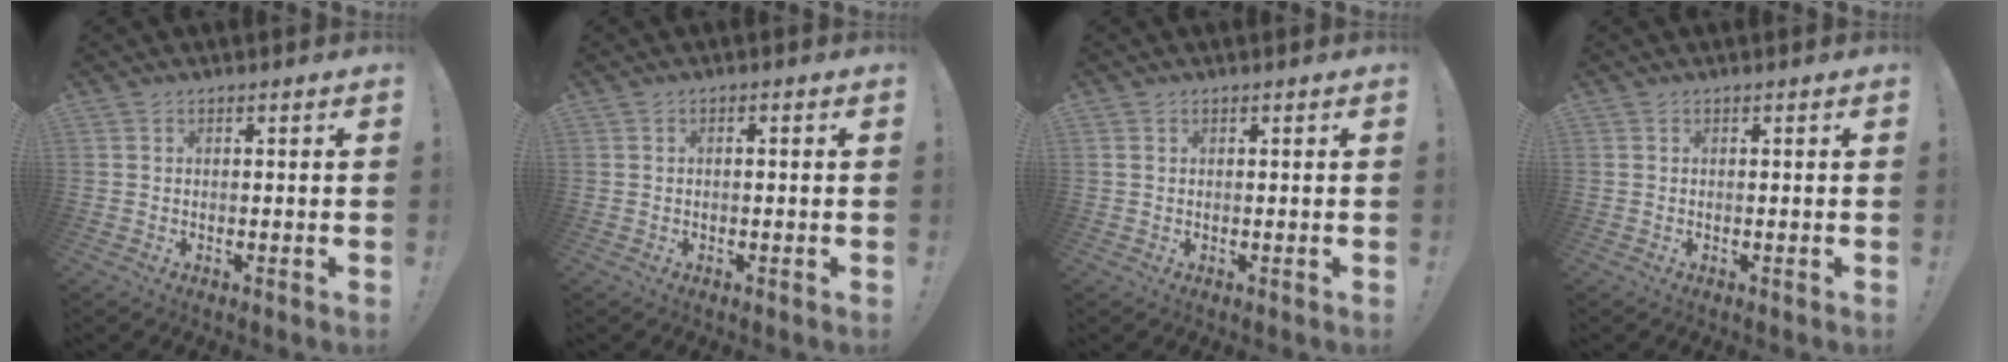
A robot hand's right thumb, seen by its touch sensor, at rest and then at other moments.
{"total": 0.7, "force": [-0.4, 0.0, 0.5], "torque": [-0.012, 0.002, -0.007]}
{"total": 0.7, "force": [0.4, 0.4, 0.4], "torque": [-0.018, 0.005, 0.009]}
{"total": 0.0}